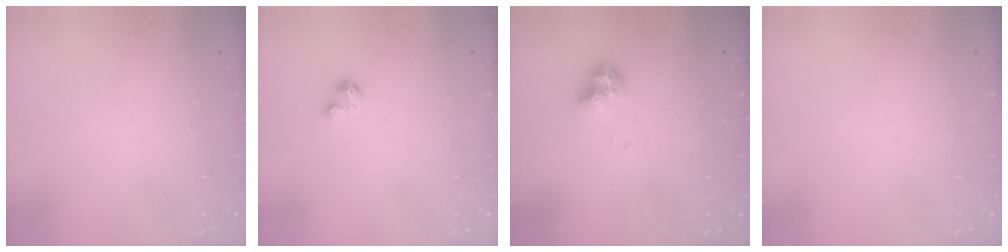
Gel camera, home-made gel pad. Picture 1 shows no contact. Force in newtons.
{"total": 1.2, "press": 1.2, "slide": 0.2}
{"total": 7.8, "press": 7.7, "slide": 0.6}
{"total": 0.0}